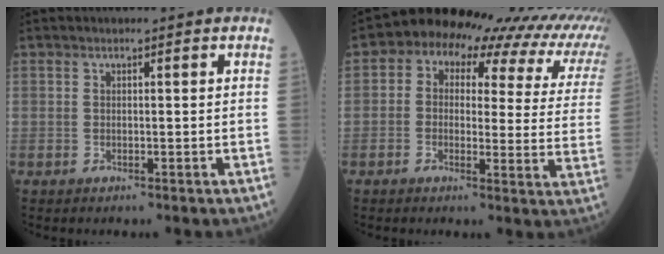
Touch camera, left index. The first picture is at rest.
{"total": 20.2, "force": [13.3, 8.3, 12.7], "torque": [-0.166, 0.046, 0.133]}